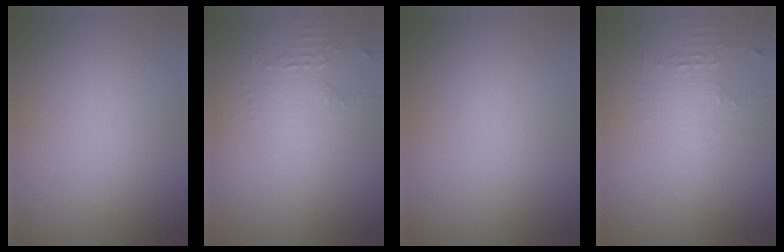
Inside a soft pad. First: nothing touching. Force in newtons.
{"total": 2.2, "press": 1.6, "slide": 1.5}
{"total": 0.0}
{"total": 1.7, "press": 1.7, "slide": 0.3}